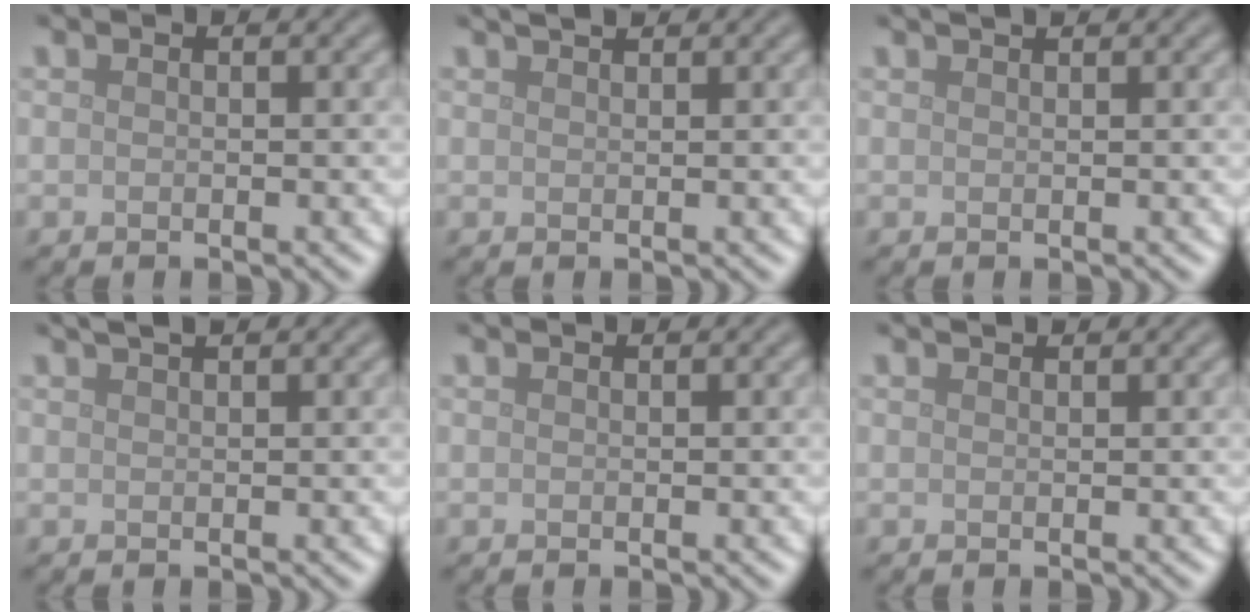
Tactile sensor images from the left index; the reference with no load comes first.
{"total": 1.2, "force": [1.0, 0.2, 0.5], "torque": [-0.006, 0.001, 0.016]}
{"total": 0.9, "force": [0.8, 0.2, 0.4], "torque": [-0.005, -0.002, 0.008]}
{"total": 1.3, "force": [1.0, 0.3, 0.8], "torque": [-0.006, 0.001, 0.012]}
{"total": 0.0}
{"total": 0.6, "force": [0.6, 0.1, 0.1], "torque": [-0.004, -0.002, 0.010]}